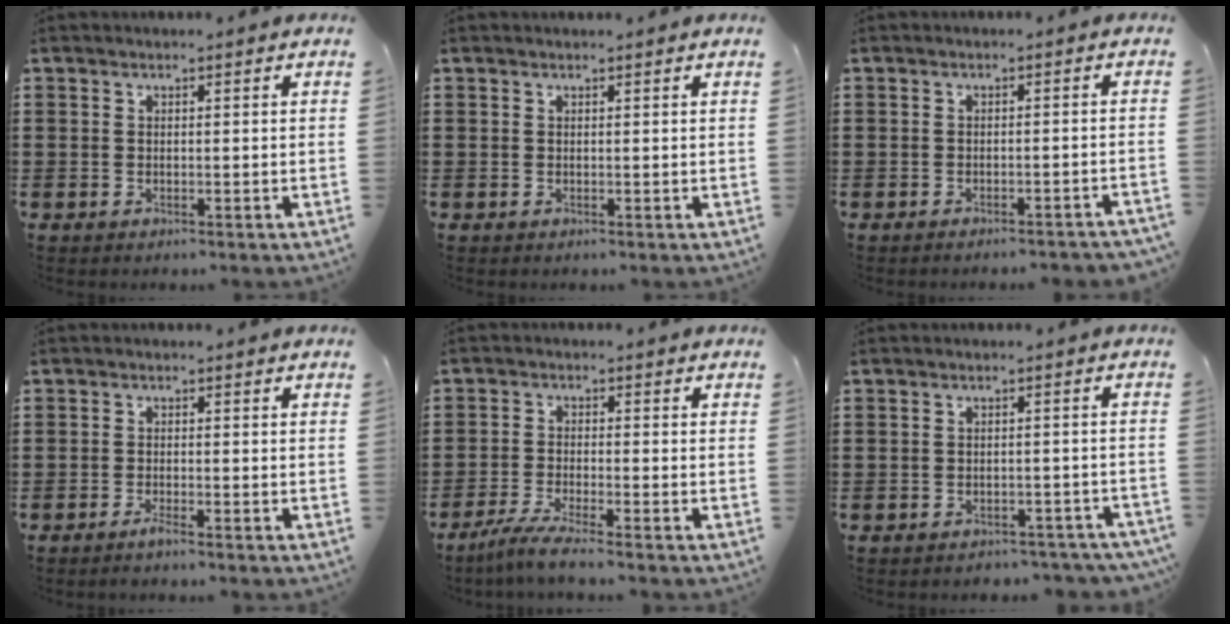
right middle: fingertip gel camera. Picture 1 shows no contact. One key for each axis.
{"total": 0.0}
{"total": 1.5, "fx": -1.4, "fy": -0.2, "fz": 0.4, "tx": -0.007, "ty": 0.004, "tz": -0.029}
{"total": 1.5, "fx": -1.0, "fy": 0.1, "fz": 1.1, "tx": -0.019, "ty": -0.004, "tz": -0.018}
{"total": 3.6, "fx": -3.0, "fy": -0.3, "fz": 1.9, "tx": -0.048, "ty": -0.012, "tz": -0.062}
{"total": 2.0, "fx": -2.0, "fy": 0.3, "fz": 0.0, "tx": -0.007, "ty": 0.002, "tz": -0.043}